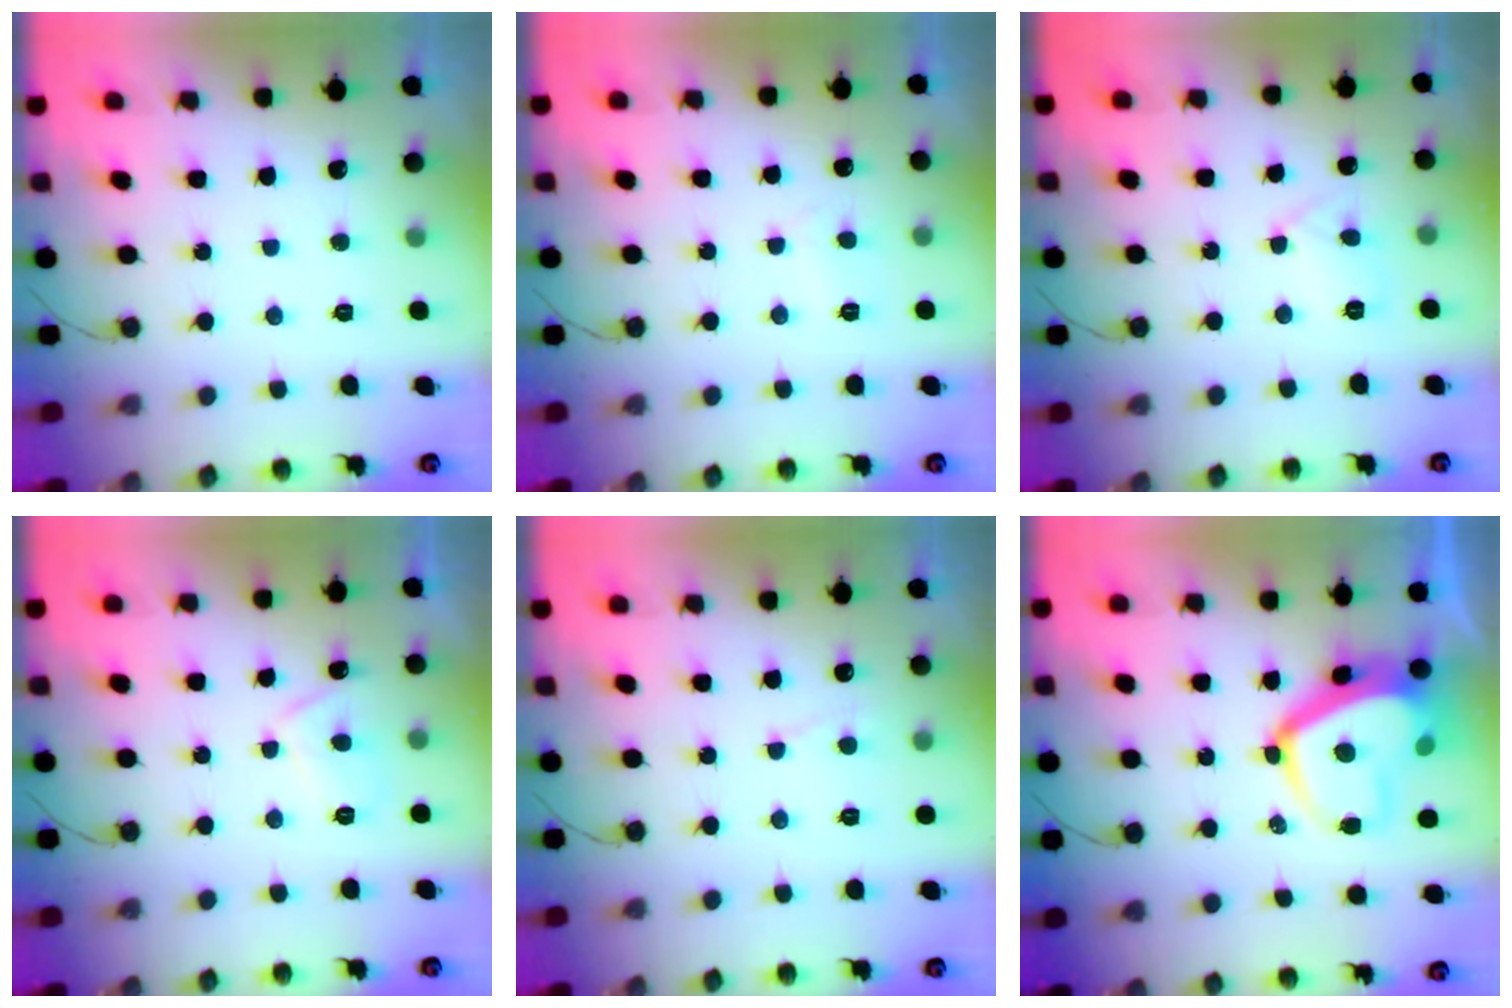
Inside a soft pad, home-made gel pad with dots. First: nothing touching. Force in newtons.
{"total": 1.1, "press": 1.0, "slide": 0.4}
{"total": 4.8, "press": 4.8, "slide": 0.3}
{"total": 4.9, "press": 4.7, "slide": 1.1}
{"total": 3.6, "press": 3.6, "slide": 0.3}
{"total": 12.7, "press": 12.6, "slide": 1.1}